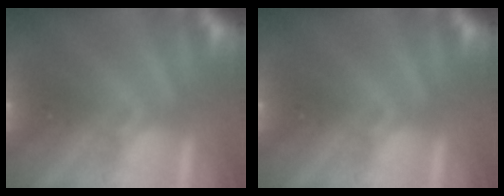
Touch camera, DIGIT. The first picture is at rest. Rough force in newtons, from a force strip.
{"total": 0.0}